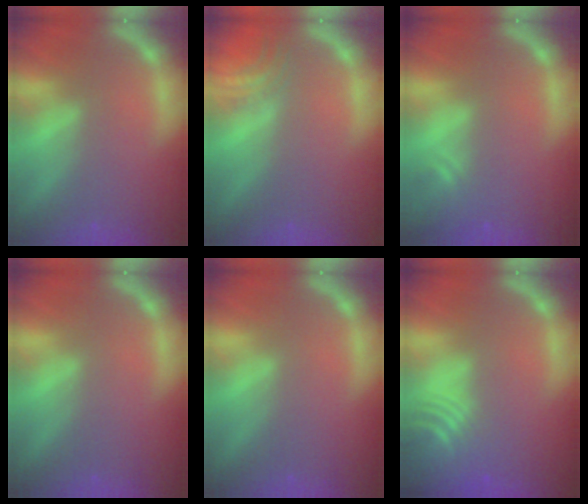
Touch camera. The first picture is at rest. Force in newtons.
{"total": 3.0}
{"total": 1.9}
{"total": 0.0}
{"total": 0.0}
{"total": 8.6}